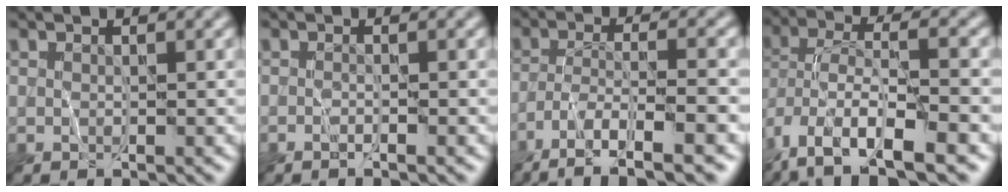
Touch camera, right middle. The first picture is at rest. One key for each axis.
{"total": 0.8, "fx": -0.5, "fy": 0.1, "fz": 0.6, "tx": -0.004, "ty": 0.002, "tz": -0.014}
{"total": 8.3, "fx": -5.4, "fy": 2.0, "fz": 6.0, "tx": -0.099, "ty": 0.005, "tz": -0.091}
{"total": 11.4, "fx": -6.0, "fy": 4.7, "fz": 8.6, "tx": -0.163, "ty": 0.000, "tz": -0.104}